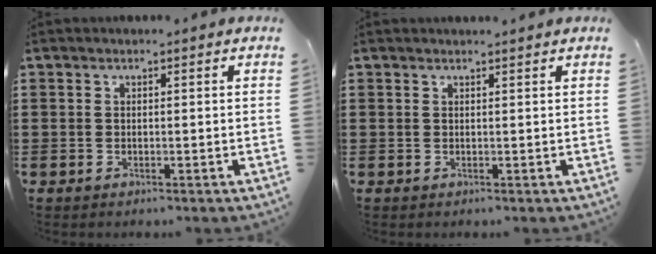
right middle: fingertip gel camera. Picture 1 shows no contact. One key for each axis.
{"total": 0.5, "fx": 0.5, "fy": -0.1, "fz": 0.1, "tx": -0.004, "ty": -0.001, "tz": 0.011}